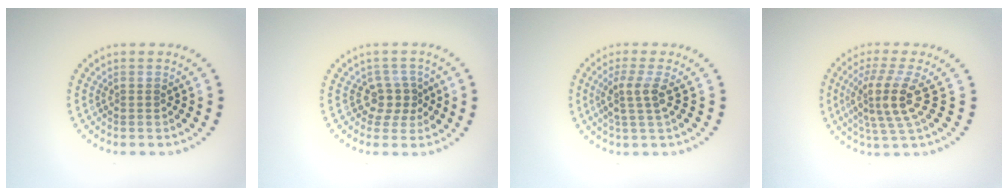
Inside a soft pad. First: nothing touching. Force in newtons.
{"total": 2.5, "press": 1.8, "slide": 1.8}
{"total": 2.5, "press": 1.9, "slide": 1.6}
{"total": 4.3, "press": 3.2, "slide": 2.8}